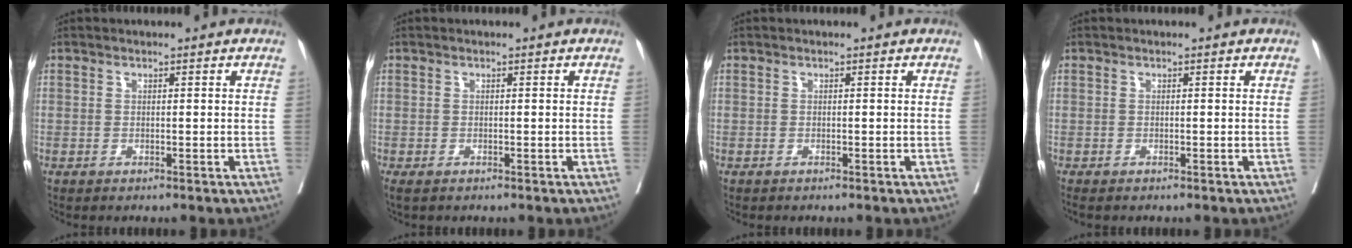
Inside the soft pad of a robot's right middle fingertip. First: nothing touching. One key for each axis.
{"total": 1.3, "fx": -1.0, "fy": 0.4, "fz": 0.7, "tx": -0.010, "ty": -0.006, "tz": -0.015}
{"total": 0.0}
{"total": 1.2, "fx": -1.1, "fy": 0.1, "fz": 0.6, "tx": -0.009, "ty": -0.004, "tz": -0.016}